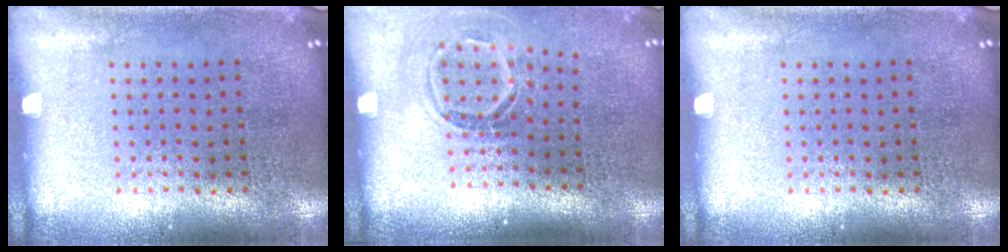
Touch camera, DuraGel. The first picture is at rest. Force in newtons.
{"total": 1.6, "press": 1.1, "slide": 1.2}
{"total": 0.0}